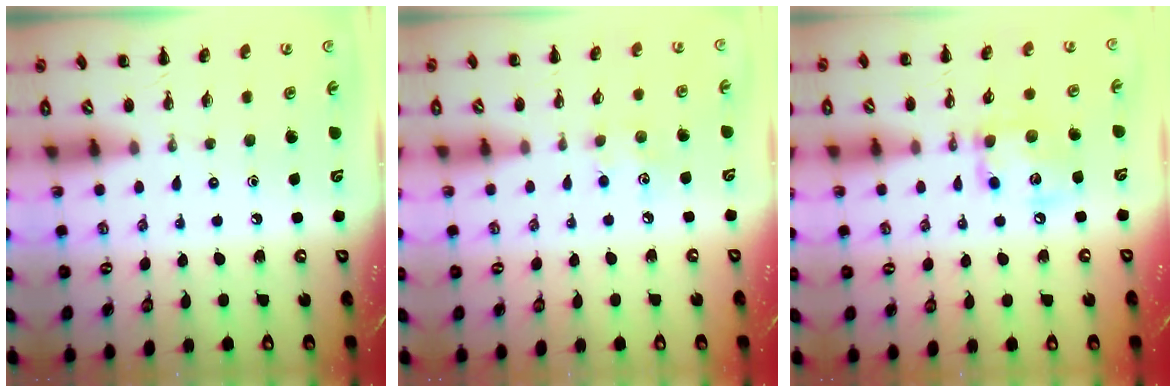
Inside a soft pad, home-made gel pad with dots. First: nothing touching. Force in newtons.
{"total": 4.8, "press": 4.6, "slide": 1.2}
{"total": 11.4, "press": 11.4, "slide": 0.7}